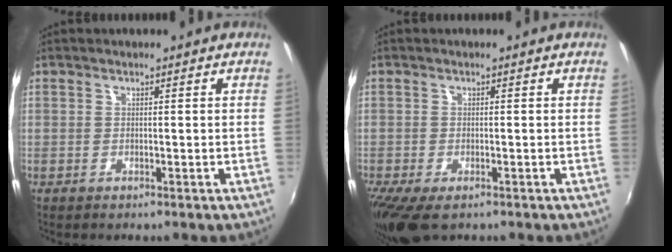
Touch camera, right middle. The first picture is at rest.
{"total": 7.0, "force": [-4.6, 2.5, 4.6], "torque": [-0.104, -0.034, -0.079]}